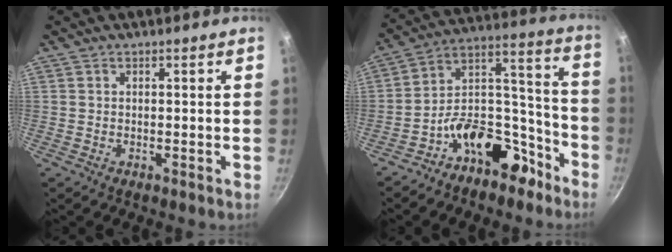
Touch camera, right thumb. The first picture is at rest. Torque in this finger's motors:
{"motor_torque": [1.87, 0.28, 1.46, -0.84, 0.08]}